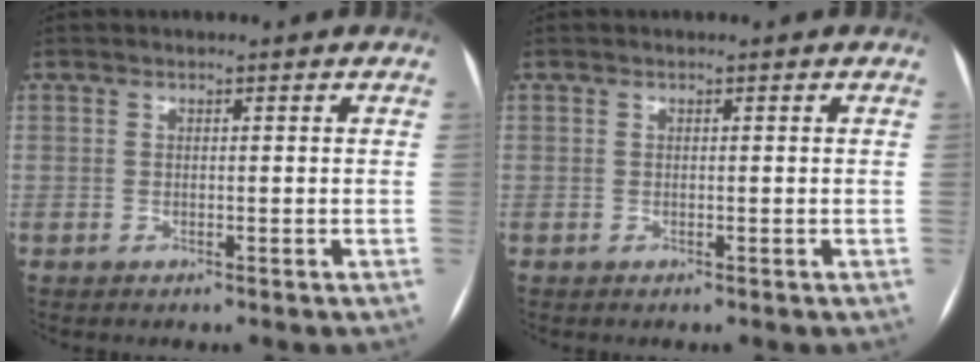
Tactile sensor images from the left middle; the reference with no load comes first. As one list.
[{"total": 0.0}]